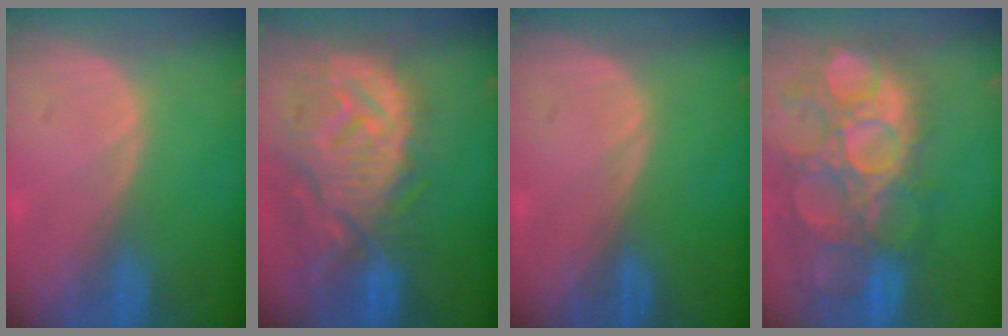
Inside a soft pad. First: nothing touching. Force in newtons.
{"total": 13.0, "press": 11.4, "slide": 6.3}
{"total": 0.0}
{"total": 15.0, "press": 12.6, "slide": 8.1}